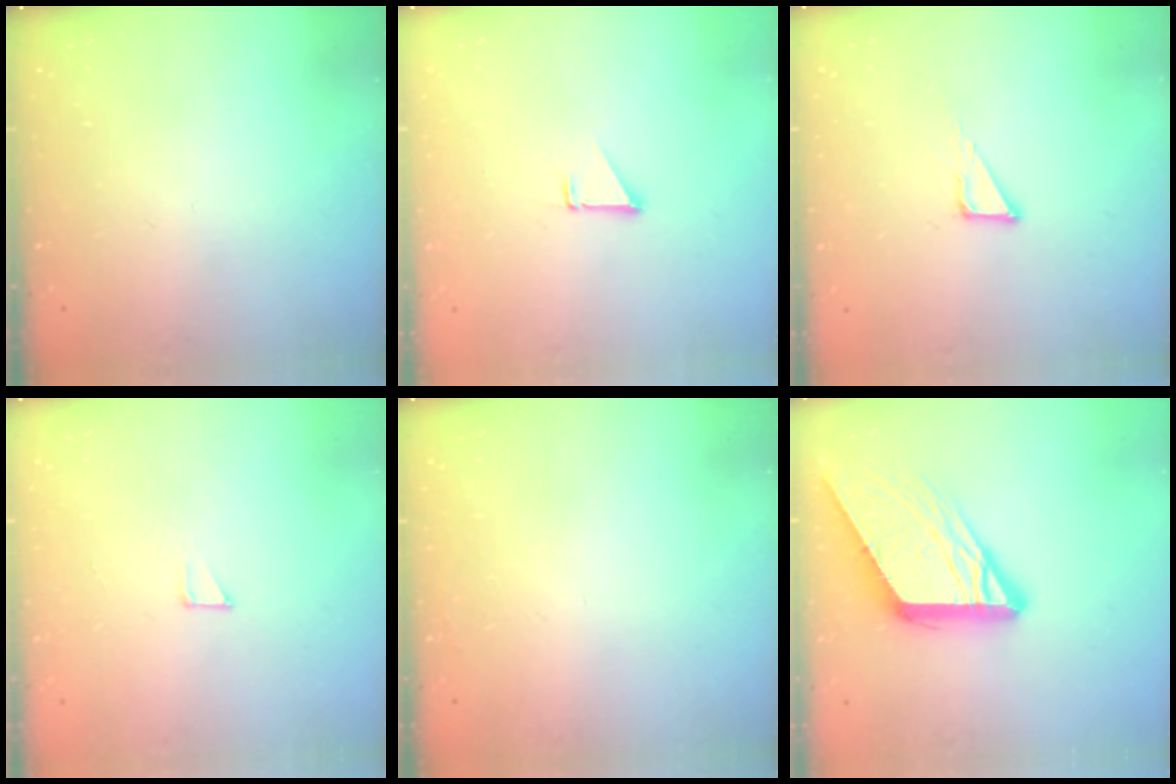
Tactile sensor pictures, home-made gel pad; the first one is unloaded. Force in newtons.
{"total": 1.4, "press": 1.3, "slide": 0.1}
{"total": 1.9, "press": 1.9, "slide": 0.1}
{"total": 1.9, "press": 1.9, "slide": 0.1}
{"total": 1.6, "press": 1.6, "slide": 0.1}
{"total": 14.0, "press": 13.9, "slide": 1.4}